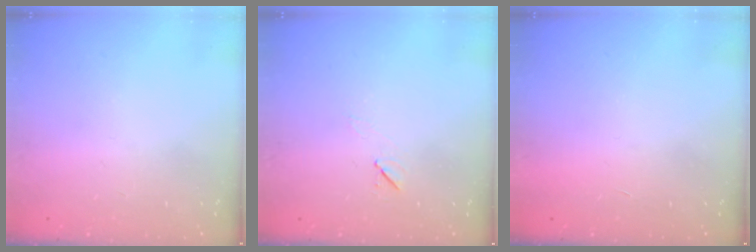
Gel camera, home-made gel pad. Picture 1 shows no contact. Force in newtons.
{"total": 4.8, "press": 4.4, "slide": 2.0}
{"total": 1.7, "press": 1.7, "slide": 0.1}